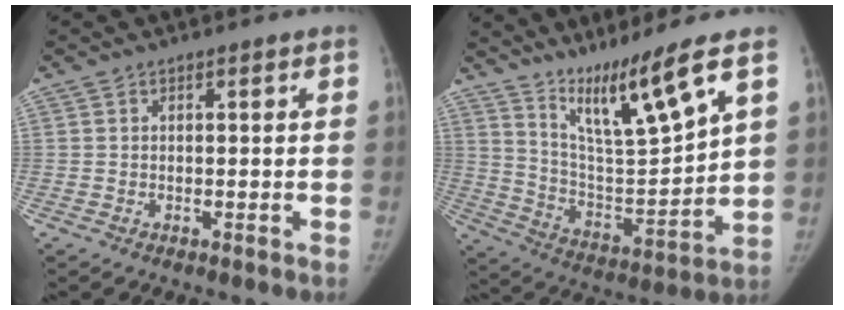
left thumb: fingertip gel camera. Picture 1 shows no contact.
{"total": 13.7, "force": [9.4, 0.2, 10.0], "torque": [-0.166, -0.071, 0.185]}